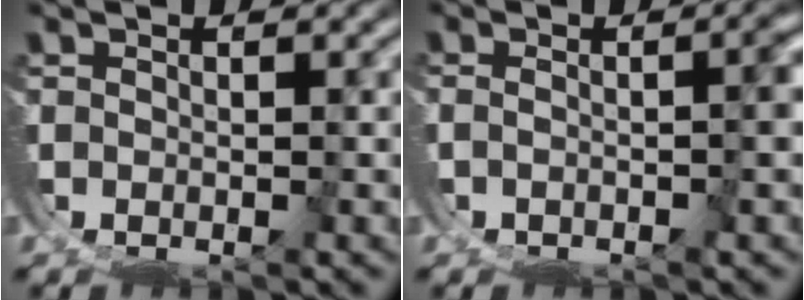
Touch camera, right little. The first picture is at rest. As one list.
[{"total": 2.9, "force": [-0.6, 0.8, 2.7], "torque": [-0.028, 0.000, -0.008]}]